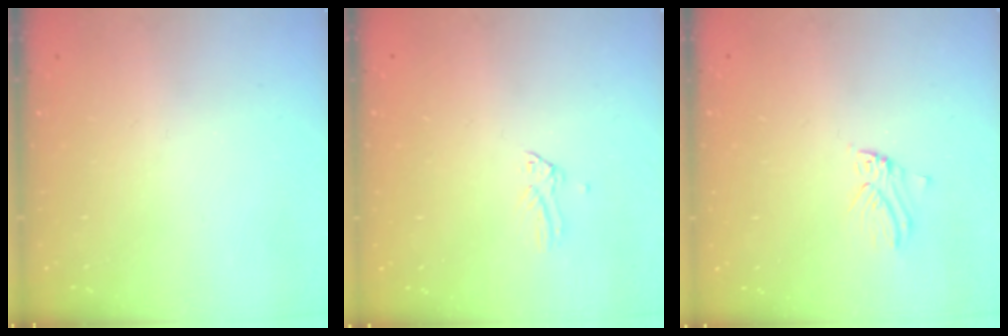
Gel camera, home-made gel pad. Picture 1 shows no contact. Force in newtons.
{"total": 0.0}
{"total": 2.2, "press": 2.2, "slide": 0.3}